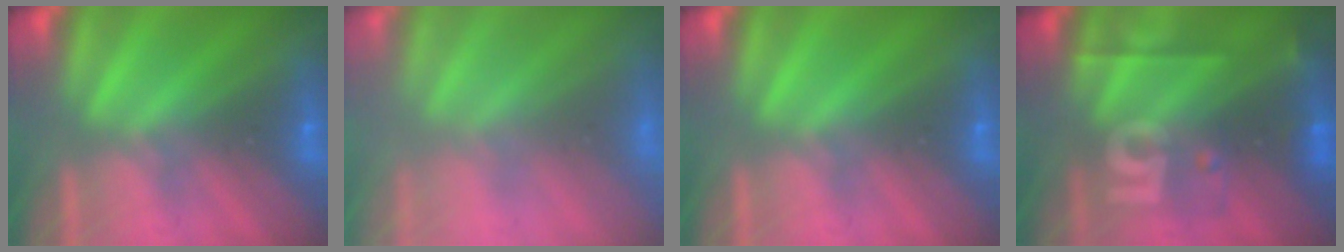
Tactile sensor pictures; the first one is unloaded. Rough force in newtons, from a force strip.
{"total": 12.7}
{"total": 0.0}
{"total": 2.4}